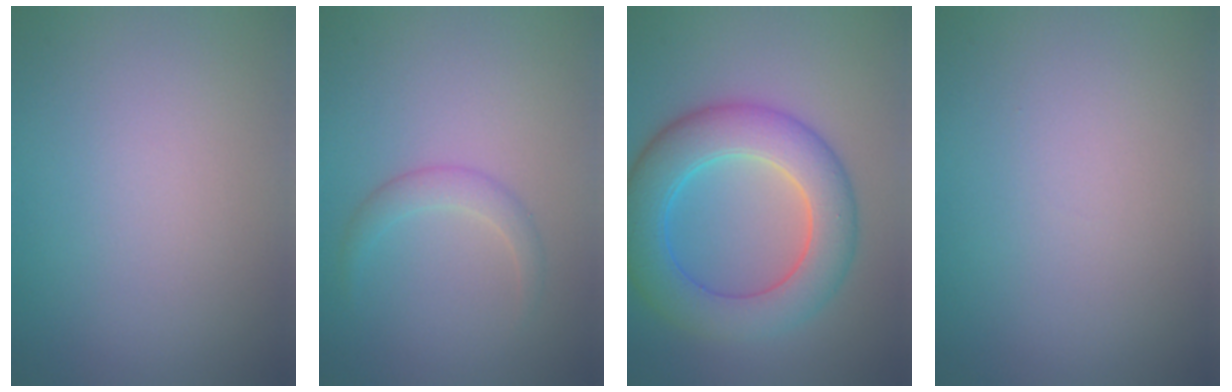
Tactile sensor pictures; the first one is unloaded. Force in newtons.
{"total": 1.7, "press": 1.7, "slide": 0.1}
{"total": 7.7, "press": 7.7, "slide": 0.2}
{"total": 0.0}